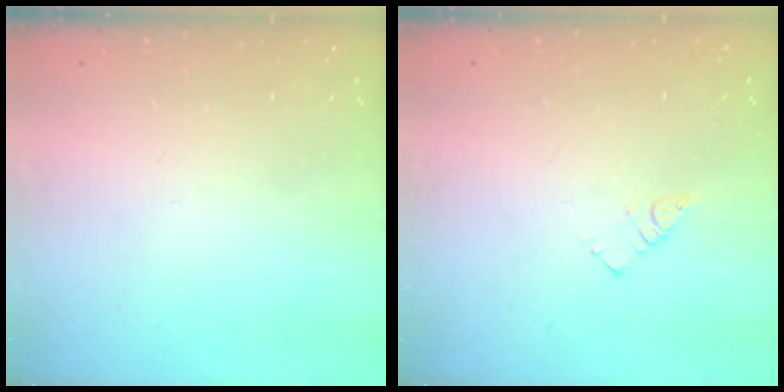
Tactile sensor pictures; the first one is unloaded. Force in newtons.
{"total": 2.5, "press": 2.5, "slide": 0.1}